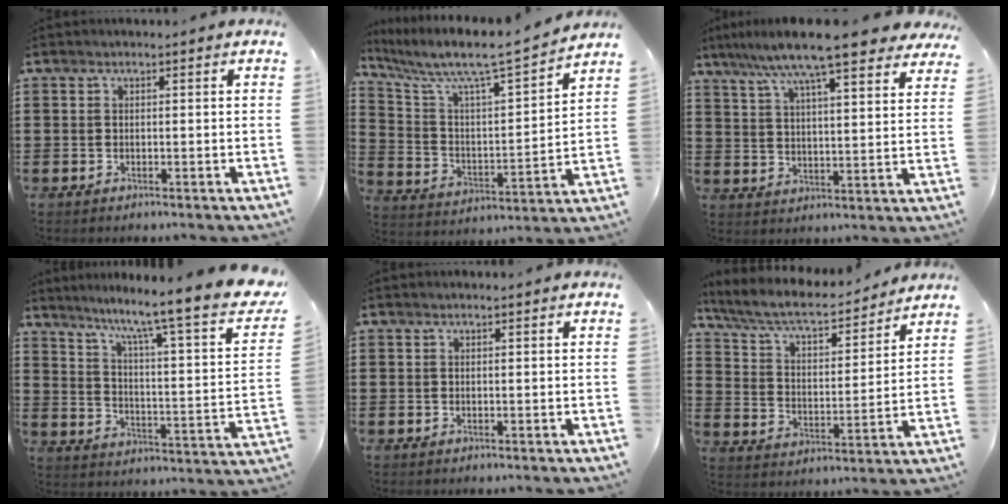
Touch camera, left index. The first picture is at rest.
{"total": 7.0, "force": [6.2, 0.5, 3.3], "torque": [-0.096, -0.053, 0.095]}
{"total": 10.8, "force": [9.0, 0.5, 6.0], "torque": [-0.139, -0.036, 0.150]}
{"total": 8.6, "force": [6.8, -0.5, 5.2], "torque": [-0.112, -0.067, 0.099]}
{"total": 0.0}
{"total": 7.0, "force": [6.2, 1.2, 3.2], "torque": [-0.088, -0.034, 0.101]}